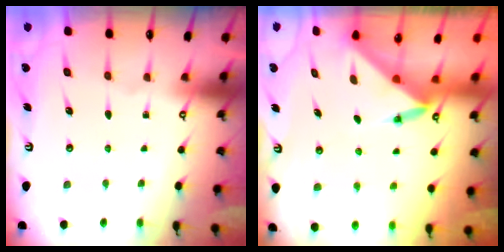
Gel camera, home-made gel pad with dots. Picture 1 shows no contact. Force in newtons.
{"total": 3.4, "press": 3.4, "slide": 0.3}